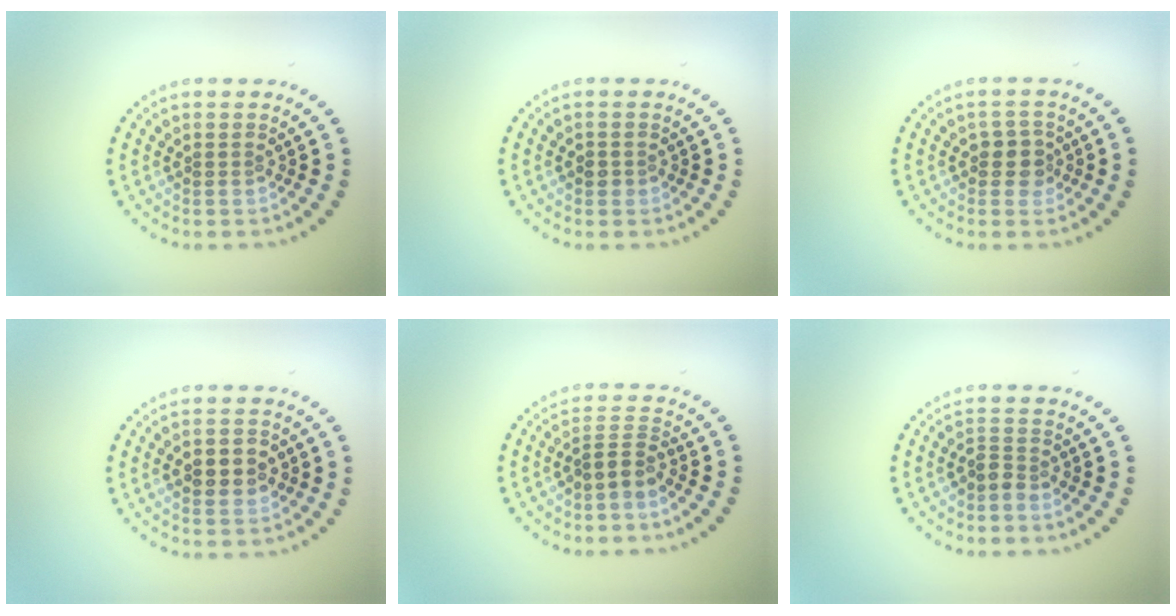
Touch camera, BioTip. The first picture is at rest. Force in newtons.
{"total": 0.9, "press": 0.8, "slide": 0.5}
{"total": 2.0, "press": 1.7, "slide": 1.0}
{"total": 2.9, "press": 2.9, "slide": 0.1}
{"total": 2.3, "press": 1.5, "slide": 1.7}
{"total": 1.4, "press": 1.1, "slide": 1.0}